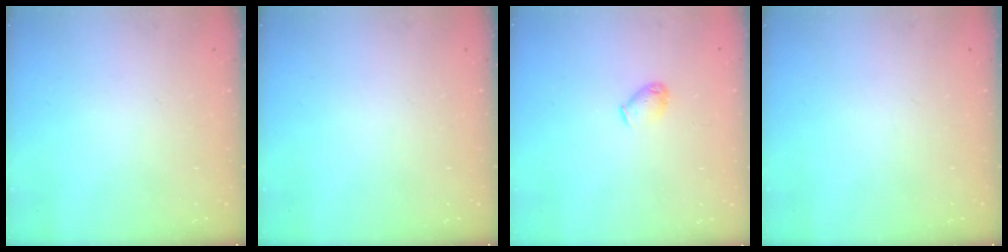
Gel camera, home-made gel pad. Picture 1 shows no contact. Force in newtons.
{"total": 0.0}
{"total": 4.7, "press": 4.6, "slide": 0.9}
{"total": 0.0}